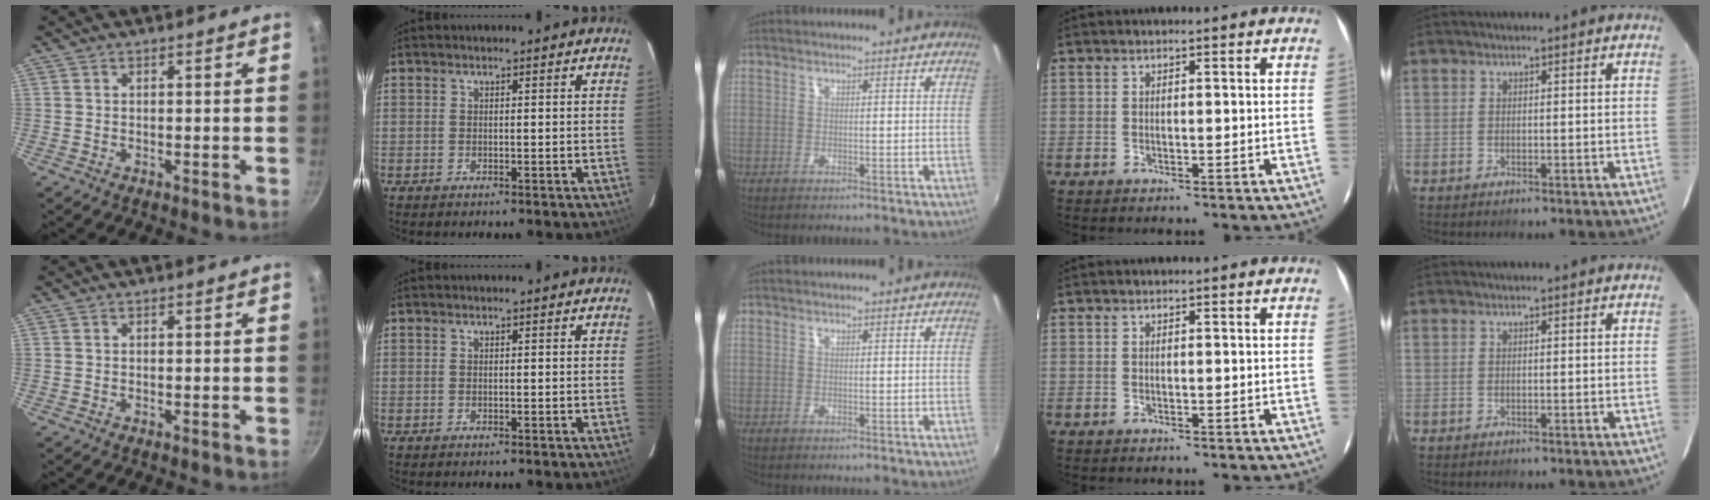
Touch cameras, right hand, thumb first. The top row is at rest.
{}